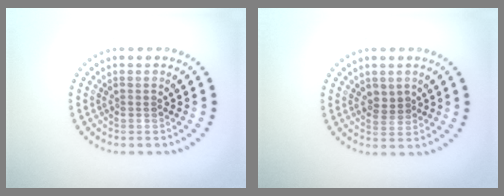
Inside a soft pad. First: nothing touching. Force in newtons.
{"total": 1.6, "press": 1.5, "slide": 0.6}